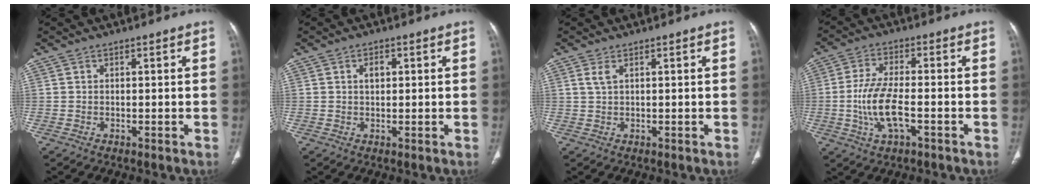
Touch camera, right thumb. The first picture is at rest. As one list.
[{"total": 2.3, "force": [0.6, 1.5, 1.7], "torque": [-0.024, 0.002, 0.010]}, {"total": 1.6, "force": [0.8, 0.6, 1.3], "torque": [-0.034, 0.006, 0.021]}, {"total": 9.3, "force": [-2.2, 3.6, 8.3], "torque": [-0.172, 0.012, -0.043]}]